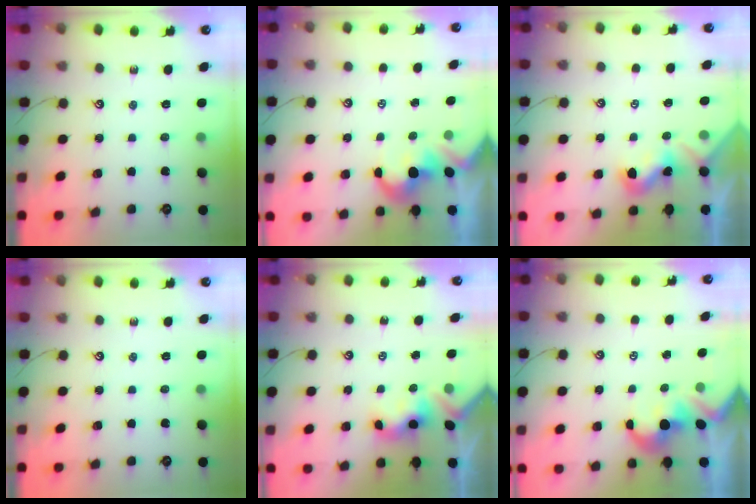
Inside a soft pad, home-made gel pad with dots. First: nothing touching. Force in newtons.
{"total": 1.2, "press": 0.9, "slide": 0.8}
{"total": 1.3, "press": 1.2, "slide": 0.3}
{"total": 0.0}
{"total": 3.0, "press": 2.9, "slide": 0.6}
{"total": 1.7, "press": 1.3, "slide": 1.0}